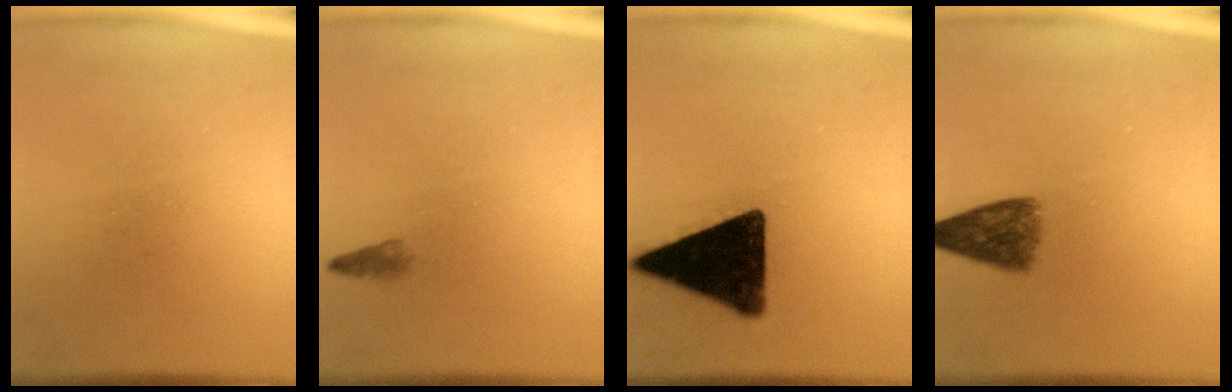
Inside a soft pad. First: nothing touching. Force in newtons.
{"total": 0.9}
{"total": 16.8}
{"total": 5.9}